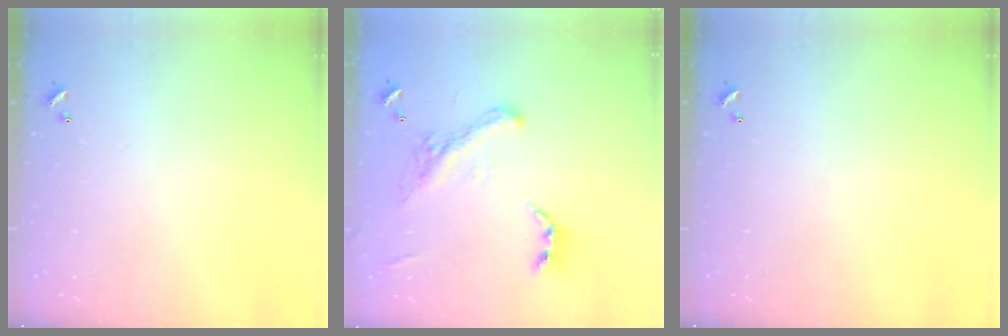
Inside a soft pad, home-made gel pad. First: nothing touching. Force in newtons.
{"total": 5.1, "press": 4.9, "slide": 1.4}
{"total": 0.0}